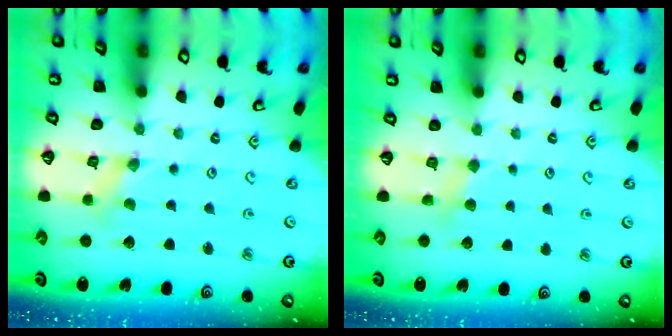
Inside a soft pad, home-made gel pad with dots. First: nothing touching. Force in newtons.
{"total": 3.6, "press": 3.6, "slide": 0.5}